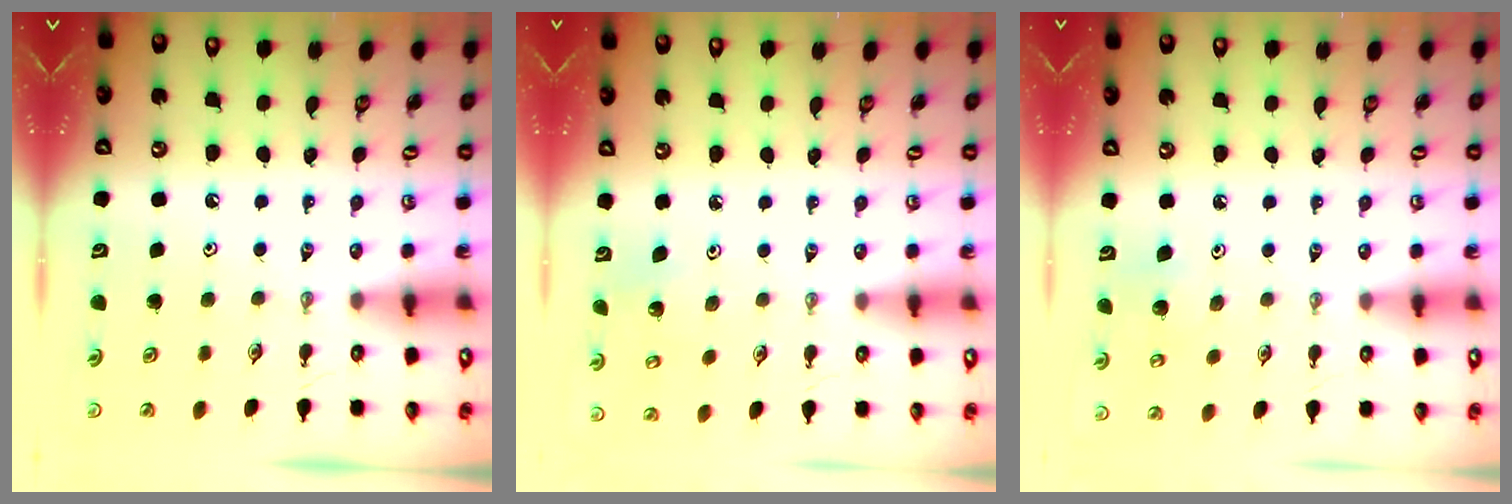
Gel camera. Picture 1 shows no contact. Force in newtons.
{"total": 3.0, "press": 2.9, "slide": 0.3}
{"total": 6.0, "press": 6.0, "slide": 0.6}